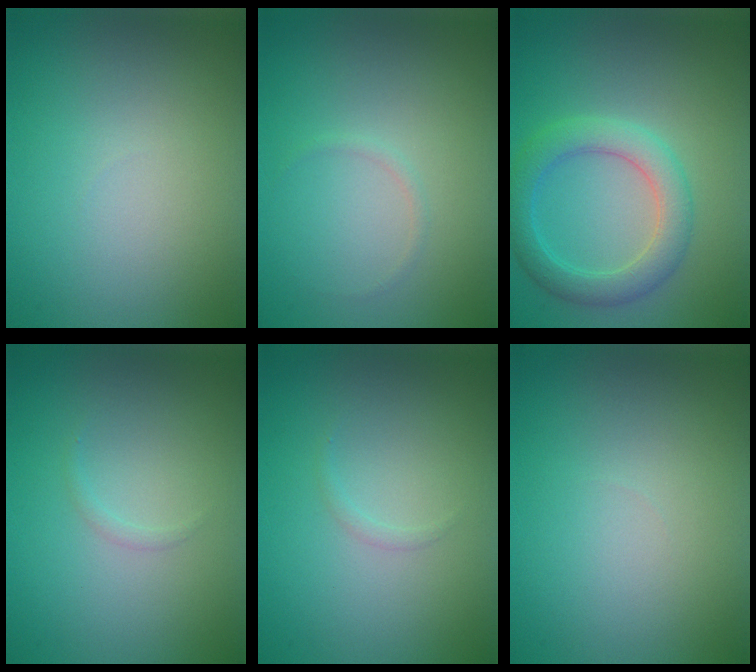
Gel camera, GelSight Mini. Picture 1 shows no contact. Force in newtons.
{"total": 0.5, "press": 0.5, "slide": 0.1}
{"total": 4.1, "press": 4.1, "slide": 0.3}
{"total": 0.5, "press": 0.5, "slide": 0.0}
{"total": 0.5, "press": 0.5, "slide": 0.0}
{"total": 0.0}